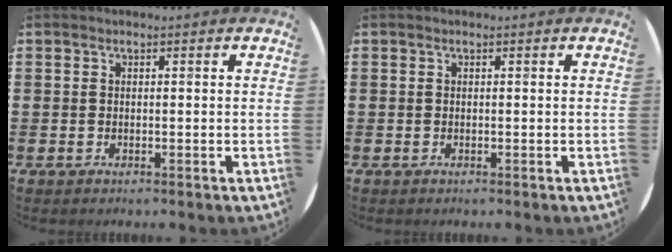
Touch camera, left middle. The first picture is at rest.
{"total": 0.0}